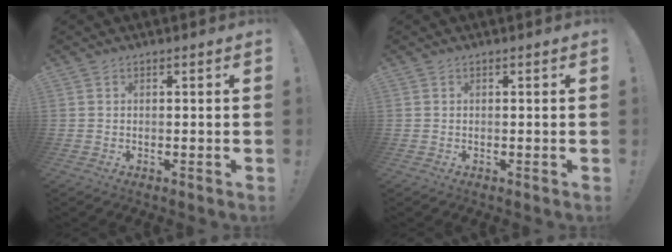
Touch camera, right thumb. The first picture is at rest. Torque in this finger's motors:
{"motor_torque": [0.00, 0.00, -0.03, 0.03, 0.01]}